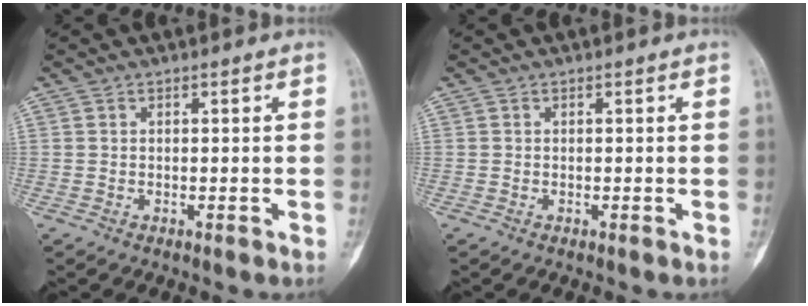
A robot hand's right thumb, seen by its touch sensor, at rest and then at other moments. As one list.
[{"total": 0.0}]